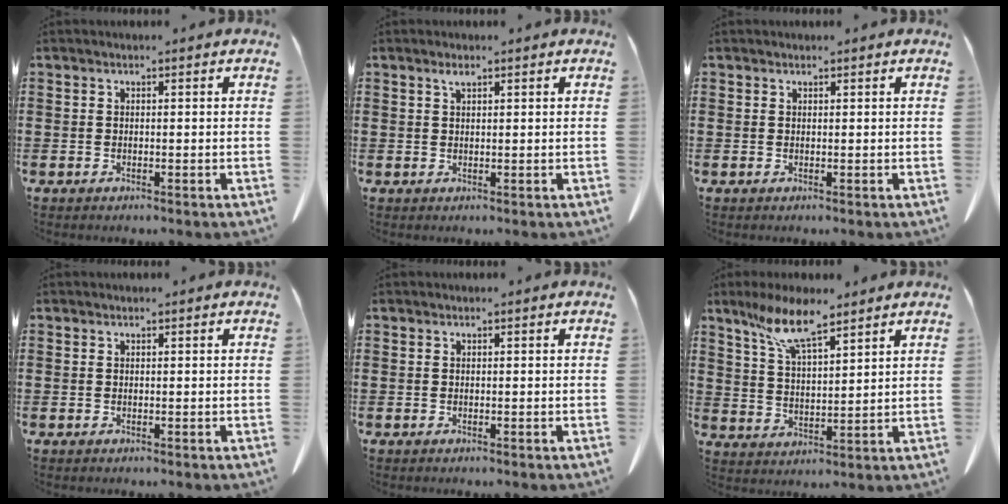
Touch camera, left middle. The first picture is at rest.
{"total": 1.2, "force": [0.8, 0.3, 0.9], "torque": [-0.020, -0.001, 0.015]}
{"total": 0.6, "force": [0.5, 0.3, 0.0], "torque": [-0.003, 0.000, 0.010]}
{"total": 0.0}
{"total": 0.0}
{"total": 8.9, "force": [6.6, 2.2, 5.5], "torque": [-0.125, -0.010, 0.121]}